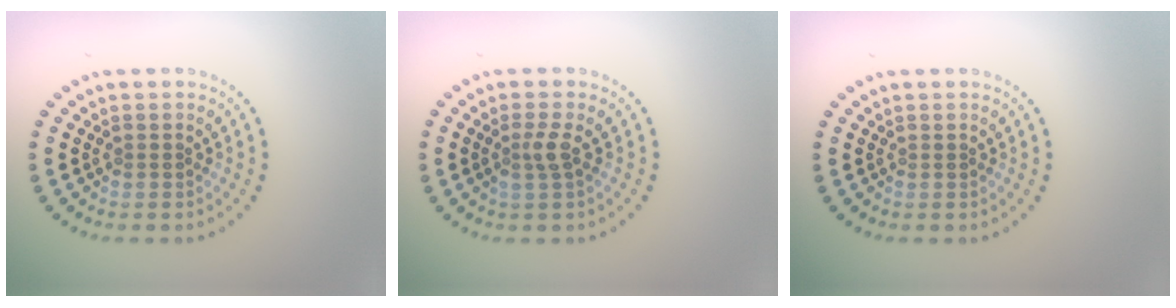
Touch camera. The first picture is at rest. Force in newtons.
{"total": 1.6, "press": 1.2, "slide": 1.1}
{"total": 0.0}